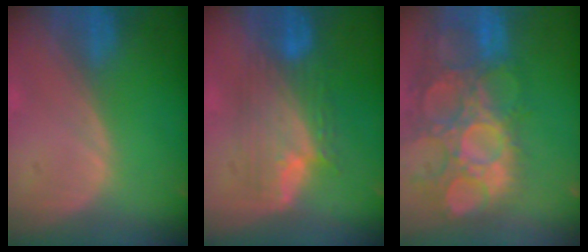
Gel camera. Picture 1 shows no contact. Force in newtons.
{"total": 7.7, "press": 7.6, "slide": 0.7}
{"total": 15.2, "press": 12.6, "slide": 8.5}